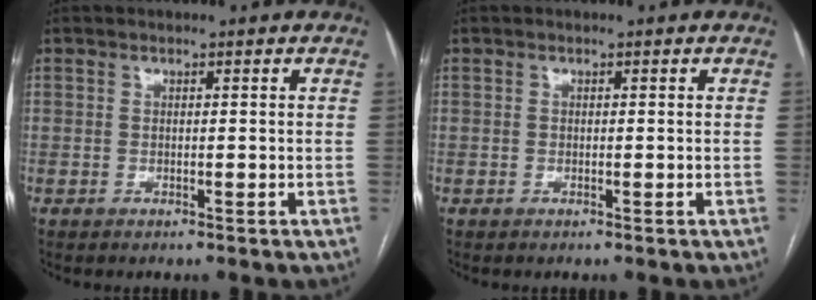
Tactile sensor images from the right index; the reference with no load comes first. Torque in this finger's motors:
{"motor_torque": [0.20, 0.03, 0.02, 0.01]}